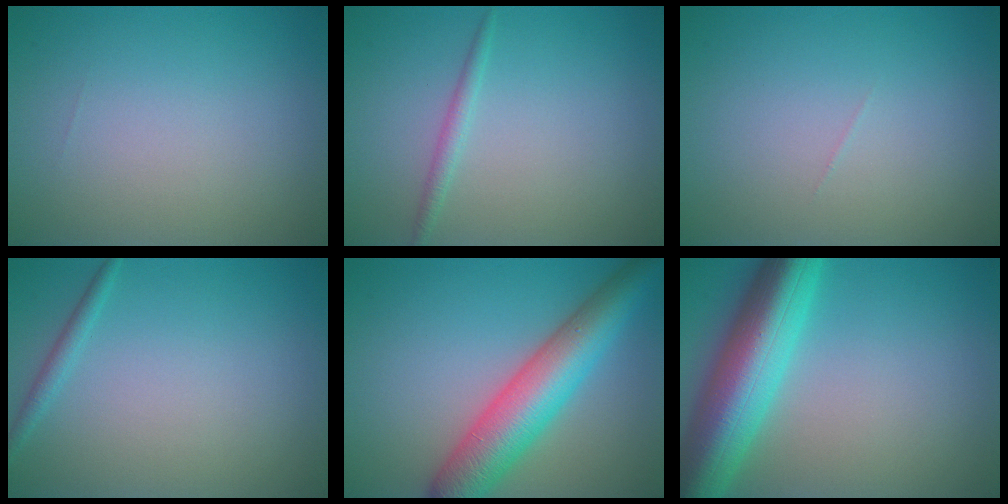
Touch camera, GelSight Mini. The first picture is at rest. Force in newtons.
{"total": 1.2, "press": 1.2, "slide": 0.1}
{"total": 0.0}
{"total": 1.1, "press": 1.1, "slide": 0.1}
{"total": 8.0, "press": 8.0, "slide": 0.4}
{"total": 10.4, "press": 10.4, "slide": 0.4}